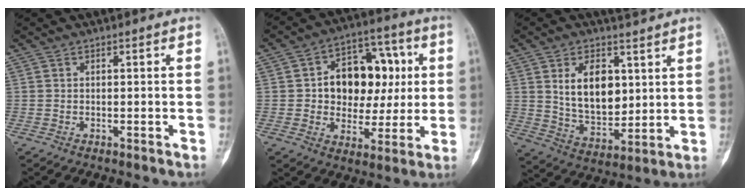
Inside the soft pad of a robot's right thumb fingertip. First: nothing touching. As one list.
[{"total": 16.2, "force": [2.1, 11.6, 11.1], "torque": [-0.108, 0.022, 0.033]}, {"total": 12.2, "force": [5.0, 6.9, 8.7], "torque": [-0.125, -0.035, 0.105]}]